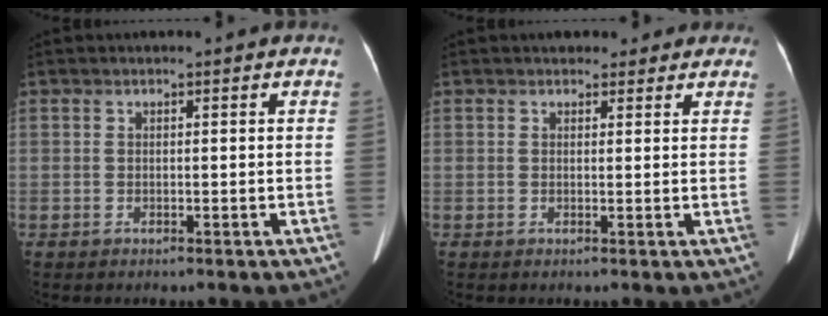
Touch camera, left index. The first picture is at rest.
{"total": 4.6, "force": [3.8, 2.4, 1.4], "torque": [0.000, 0.016, 0.043]}